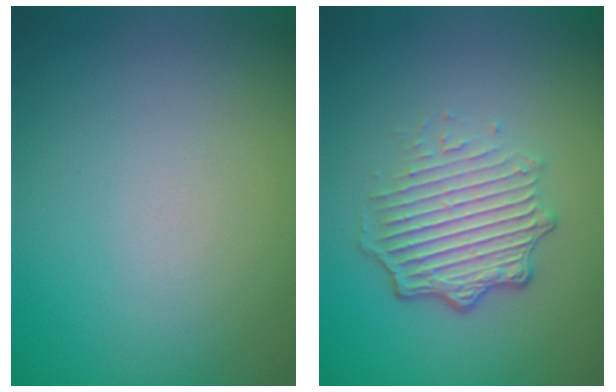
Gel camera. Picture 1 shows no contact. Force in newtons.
{"total": 5.3, "press": 3.6, "slide": 3.9}